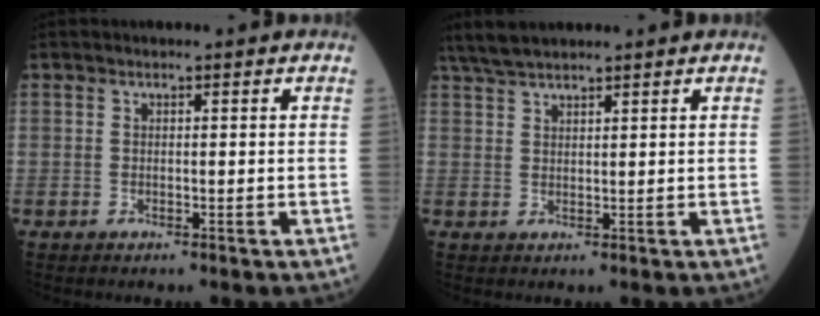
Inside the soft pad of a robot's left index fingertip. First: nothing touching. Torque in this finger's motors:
{"motor_torque": [0.17, 0.01, 0.13, 0.04]}